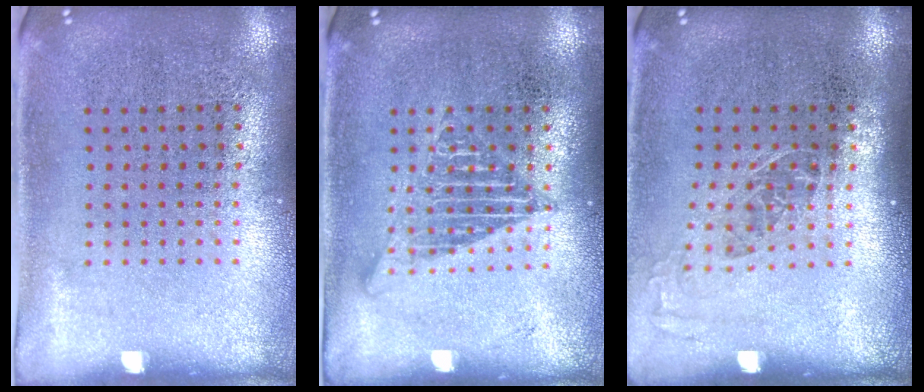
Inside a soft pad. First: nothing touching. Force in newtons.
{"total": 2.2, "press": 2.2, "slide": 0.2}
{"total": 1.1, "press": 1.0, "slide": 0.5}